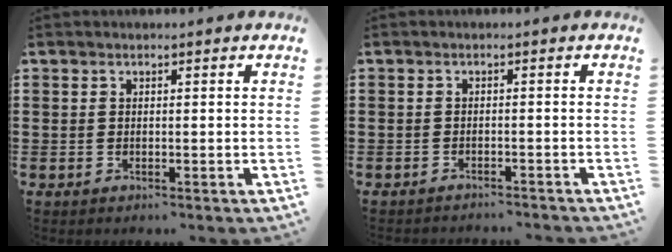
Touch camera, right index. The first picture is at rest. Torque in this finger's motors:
{"motor_torque": [-2.14, 0.00, -1.05, -0.11]}